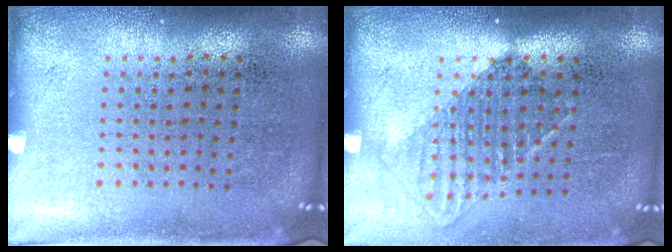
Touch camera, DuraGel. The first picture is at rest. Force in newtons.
{"total": 1.3, "press": 1.1, "slide": 0.7}